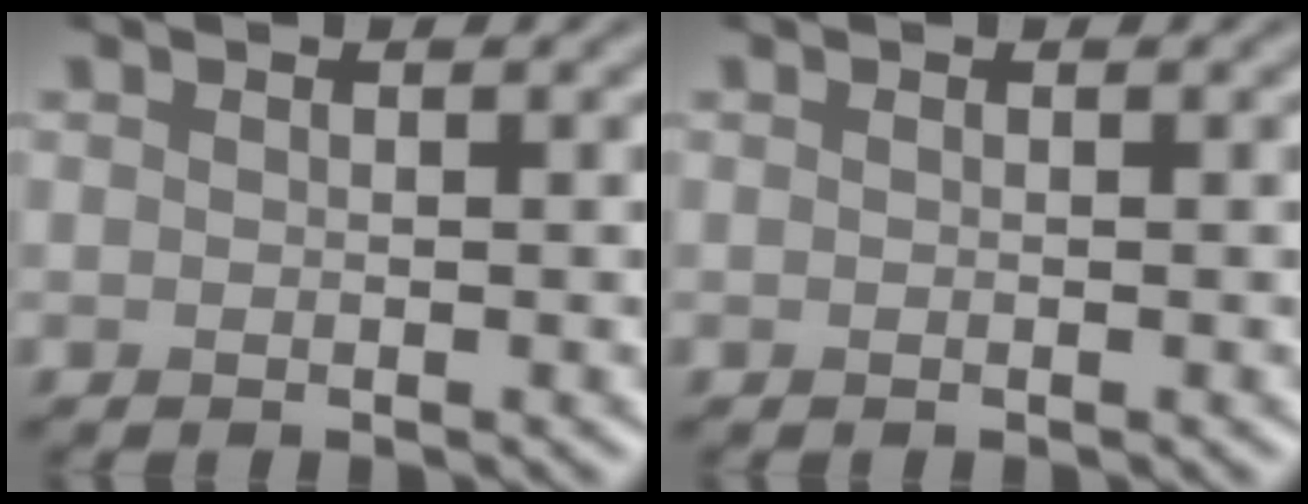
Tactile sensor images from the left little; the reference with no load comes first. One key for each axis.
{"total": 0.0}